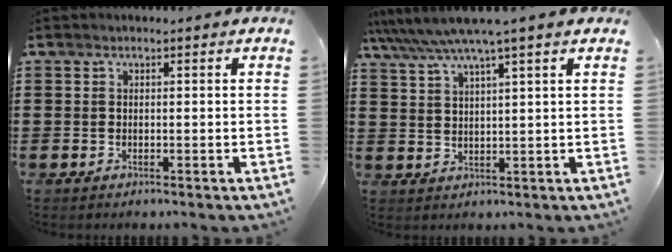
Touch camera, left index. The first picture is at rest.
{"total": 5.4, "force": [4.2, -0.4, 3.4], "torque": [-0.079, -0.016, 0.070]}